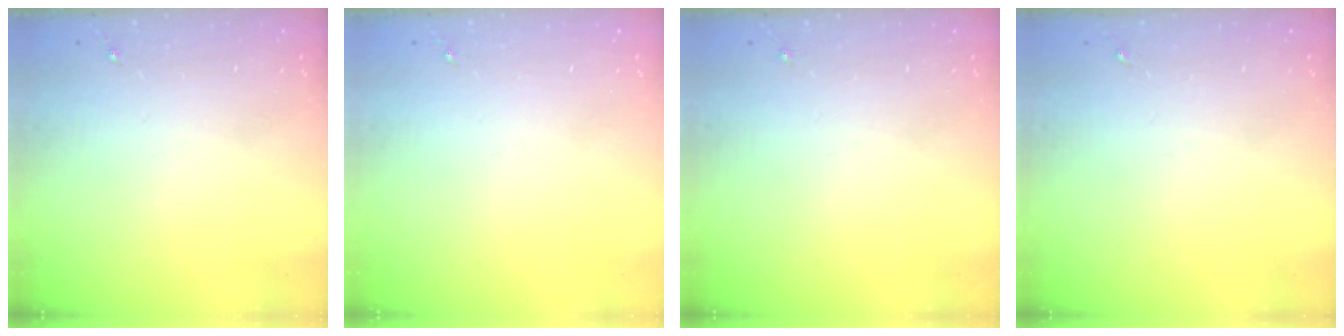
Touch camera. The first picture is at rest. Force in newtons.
{"total": 0.0}
{"total": 0.0}
{"total": 0.0}